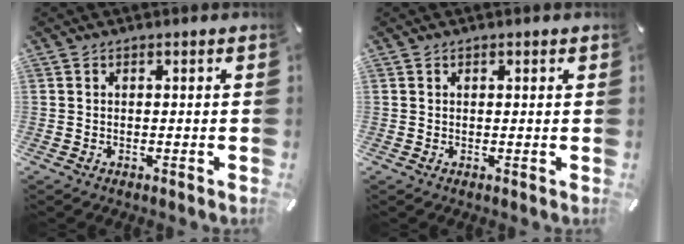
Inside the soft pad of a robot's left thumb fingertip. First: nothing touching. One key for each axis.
{"total": 0.5, "fx": 0.3, "fy": 0.4, "fz": 0.3, "tx": -0.005, "ty": 0.001, "tz": 0.005}